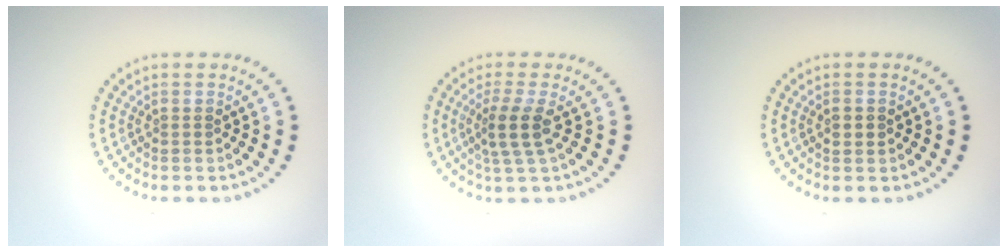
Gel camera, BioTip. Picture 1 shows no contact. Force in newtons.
{"total": 2.8, "press": 2.2, "slide": 1.8}
{"total": 1.0, "press": 1.0, "slide": 0.1}